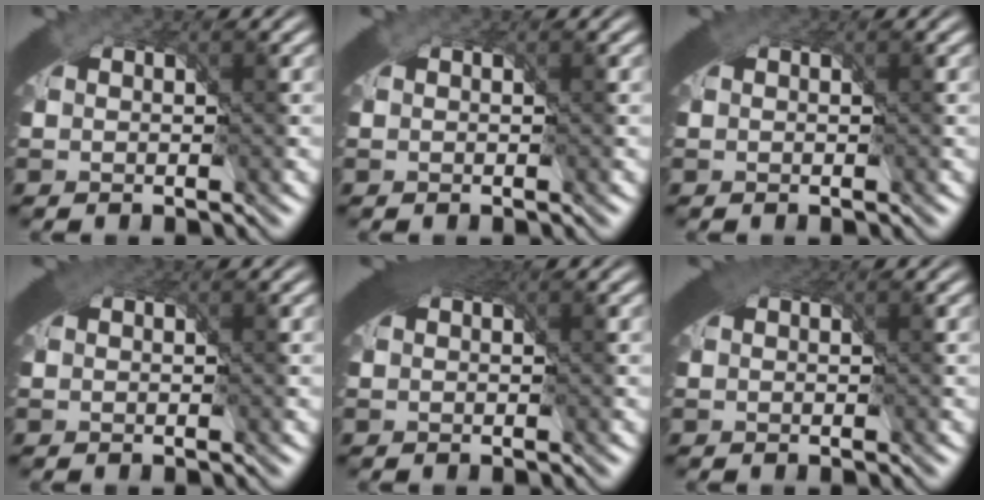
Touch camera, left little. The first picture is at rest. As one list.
[{"total": 0.0}, {"total": 0.6, "force": [0.3, 0.5, 0.3], "torque": [-0.004, -0.002, 0.004]}, {"total": 0.9, "force": [0.4, 0.6, 0.4], "torque": [-0.008, -0.003, 0.007]}, {"total": 2.9, "force": [1.2, 1.5, 2.2], "torque": [-0.036, -0.008, 0.020]}, {"total": 1.6, "force": [0.9, 0.9, 1.0], "torque": [-0.018, -0.003, 0.015]}]